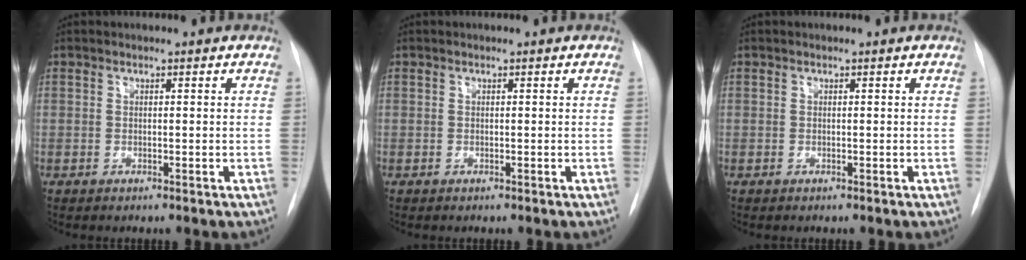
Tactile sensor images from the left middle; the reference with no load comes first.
{"total": 0.0}
{"total": 0.0}